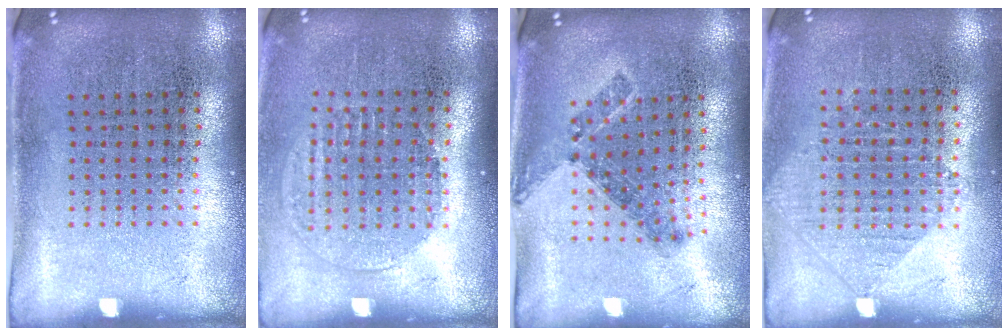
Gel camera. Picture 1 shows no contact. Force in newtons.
{"total": 1.3, "press": 1.2, "slide": 0.6}
{"total": 0.8, "press": 0.8, "slide": 0.3}
{"total": 0.9, "press": 0.9, "slide": 0.2}